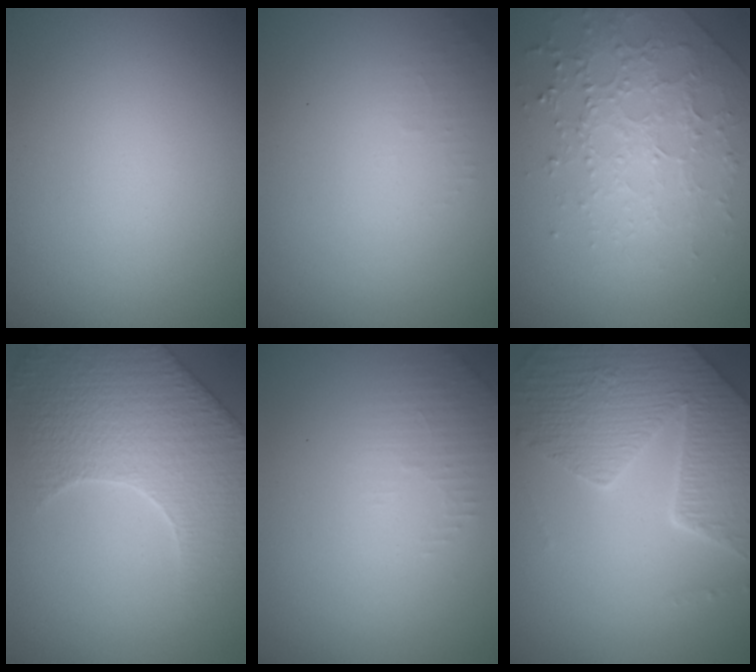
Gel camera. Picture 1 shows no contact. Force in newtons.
{"total": 1.0, "press": 0.9, "slide": 0.3}
{"total": 3.0, "press": 2.8, "slide": 1.1}
{"total": 6.6, "press": 5.7, "slide": 3.4}
{"total": 1.5, "press": 1.5, "slide": 0.4}
{"total": 7.6, "press": 5.7, "slide": 5.1}